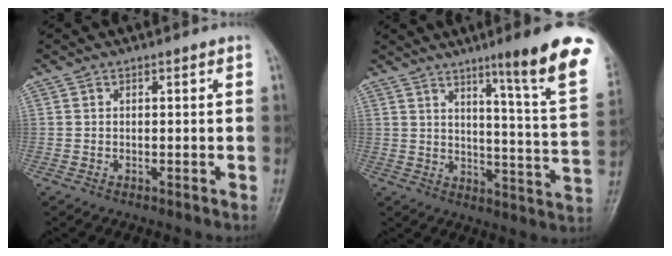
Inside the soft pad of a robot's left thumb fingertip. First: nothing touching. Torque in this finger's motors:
{"motor_torque": [0.43, 0.26, 1.62, -1.15, 0.22]}